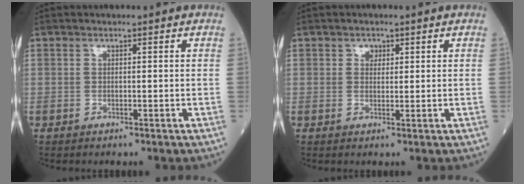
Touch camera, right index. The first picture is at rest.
{"total": 1.4, "force": [0.7, 1.1, 0.5], "torque": [-0.002, 0.000, 0.007]}